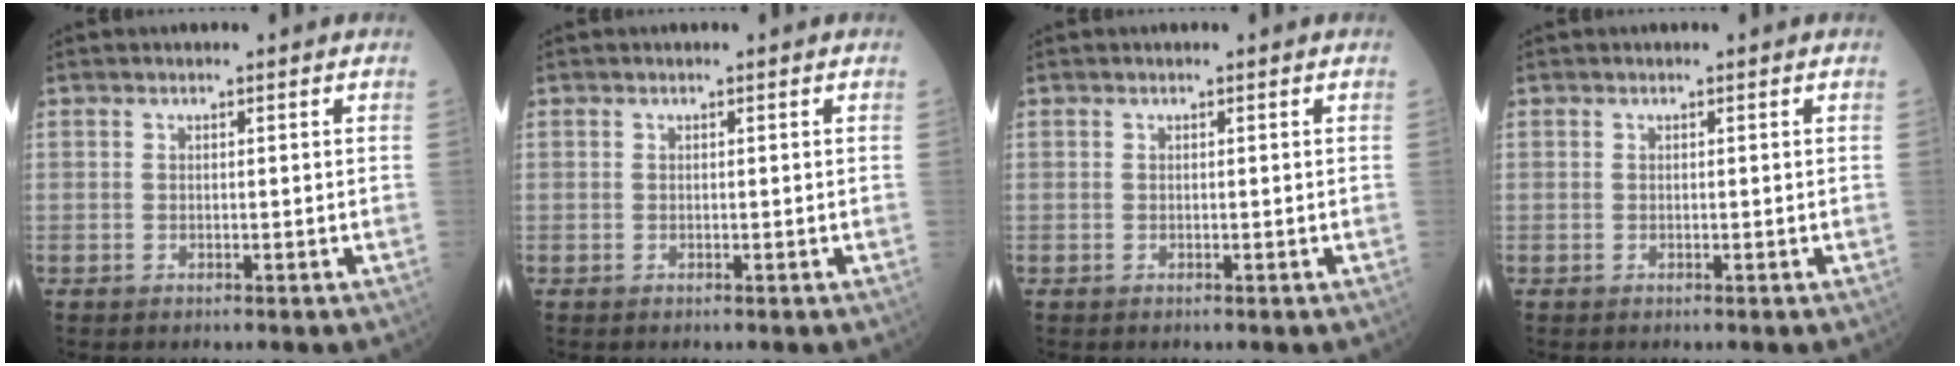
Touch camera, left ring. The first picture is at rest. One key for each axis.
{"total": 0.0}
{"total": 0.0}
{"total": 0.0}